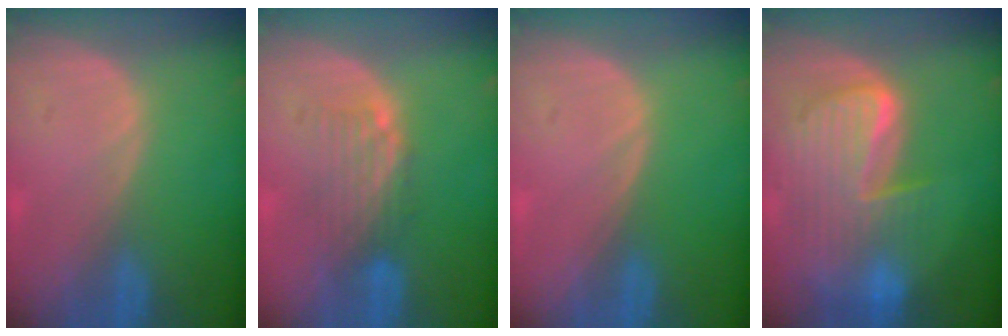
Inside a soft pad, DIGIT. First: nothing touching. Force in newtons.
{"total": 5.0, "press": 4.3, "slide": 2.6}
{"total": 0.0}
{"total": 10.1, "press": 8.7, "slide": 5.2}